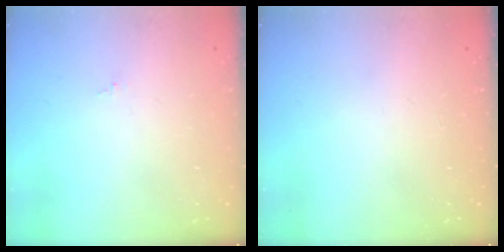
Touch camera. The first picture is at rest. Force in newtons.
{"total": 0.0}